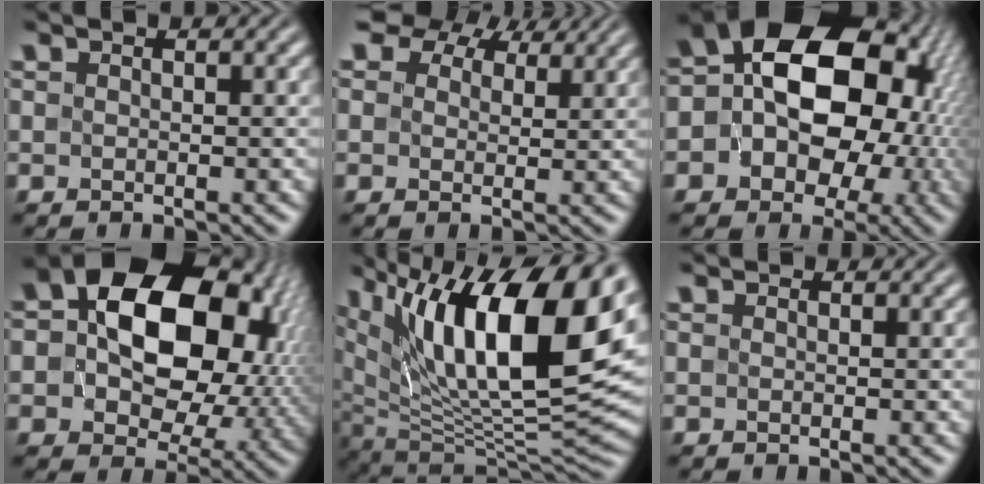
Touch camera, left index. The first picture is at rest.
{"total": 8.0, "force": [5.7, 4.4, 3.3], "torque": [-0.078, 0.014, 0.085]}
{"total": 20.0, "force": [1.7, 15.6, 12.4], "torque": [-0.188, 0.028, 0.005]}
{"total": 17.5, "force": [2.7, 12.0, 12.5], "torque": [-0.178, 0.007, 0.049]}
{"total": 16.8, "force": [6.7, 6.8, 13.8], "torque": [-0.231, 0.017, 0.116]}
{"total": 0.0}